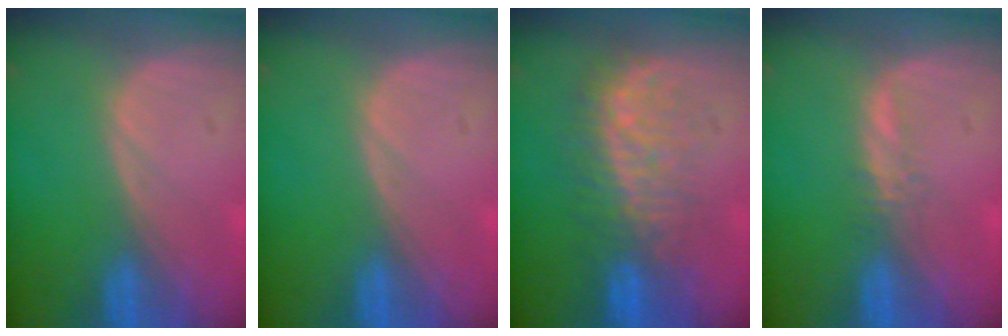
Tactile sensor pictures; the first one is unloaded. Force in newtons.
{"total": 0.0}
{"total": 8.1, "press": 8.0, "slide": 0.7}
{"total": 1.3, "press": 1.2, "slide": 0.5}